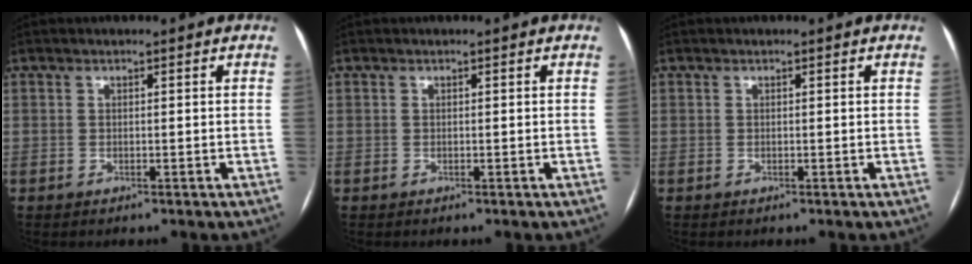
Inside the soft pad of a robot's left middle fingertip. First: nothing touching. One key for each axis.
{"total": 0.0}
{"total": 0.0}